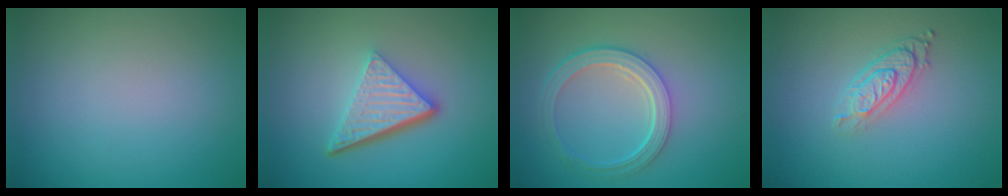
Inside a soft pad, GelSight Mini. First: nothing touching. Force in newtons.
{"total": 5.6, "press": 3.8, "slide": 4.2}
{"total": 4.7, "press": 3.5, "slide": 3.2}
{"total": 3.2, "press": 2.3, "slide": 2.2}